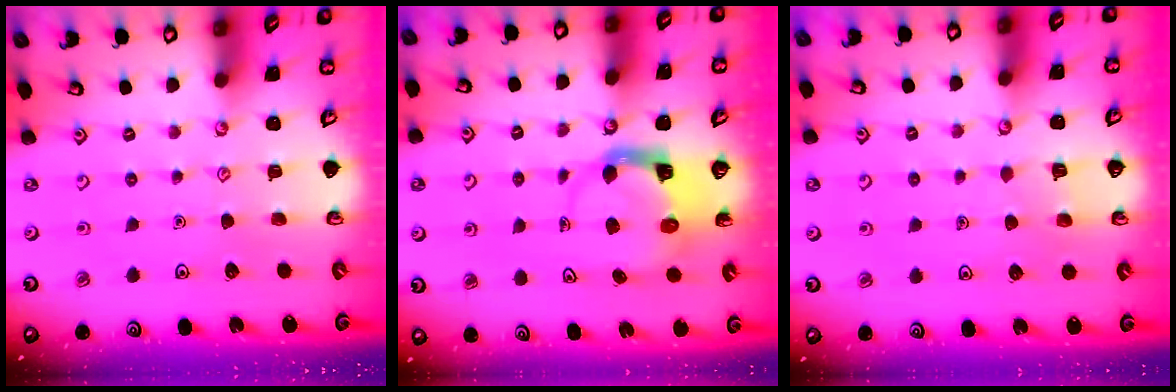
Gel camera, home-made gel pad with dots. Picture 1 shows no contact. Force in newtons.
{"total": 3.9, "press": 3.8, "slide": 0.5}
{"total": 2.6, "press": 2.6, "slide": 0.2}